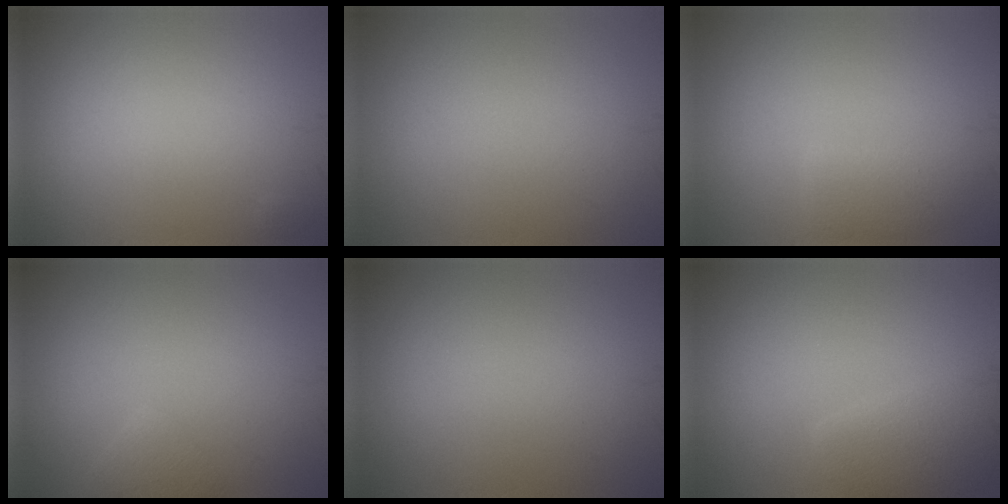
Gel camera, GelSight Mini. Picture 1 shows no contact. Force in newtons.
{"total": 0.0}
{"total": 2.1, "press": 2.1, "slide": 0.2}
{"total": 1.5, "press": 1.5, "slide": 0.1}
{"total": 0.0}
{"total": 3.6, "press": 3.5, "slide": 0.2}